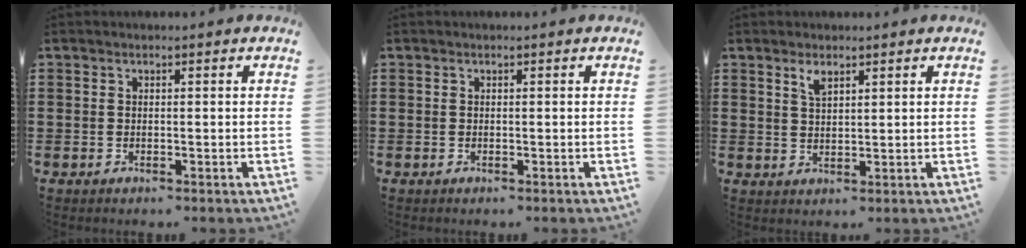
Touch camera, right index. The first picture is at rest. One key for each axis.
{"total": 0.0}
{"total": 2.3, "fx": 1.6, "fy": 0.8, "fz": 1.4, "tx": -0.031, "ty": 0.003, "tz": 0.029}